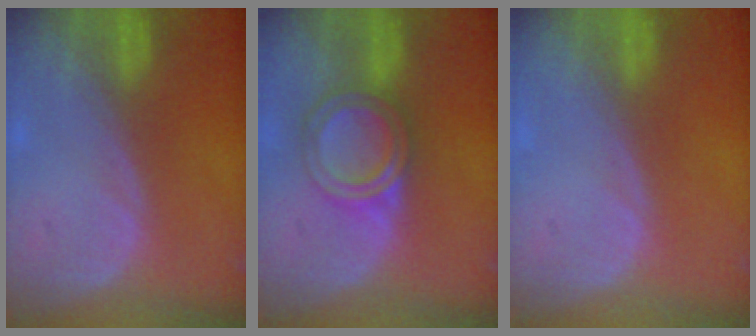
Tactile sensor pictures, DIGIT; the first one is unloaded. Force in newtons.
{"total": 5.8, "press": 5.4, "slide": 2.3}
{"total": 0.0}